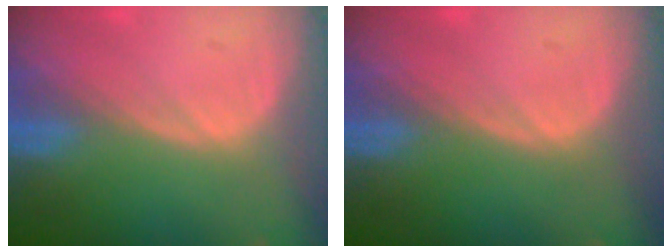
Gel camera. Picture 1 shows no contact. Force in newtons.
{"total": 0.0}